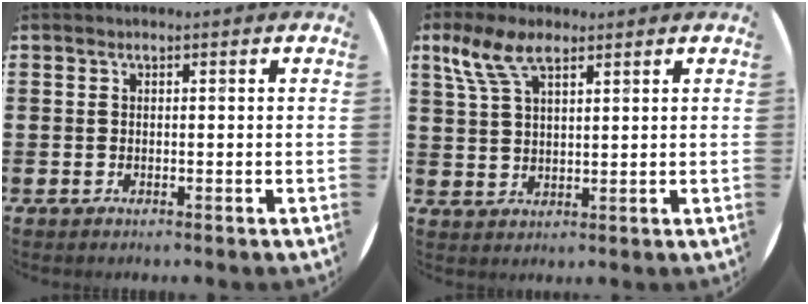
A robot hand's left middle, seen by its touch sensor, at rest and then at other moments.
{"total": 6.4, "force": [4.1, 2.5, 4.2], "torque": [-0.094, 0.001, 0.074]}